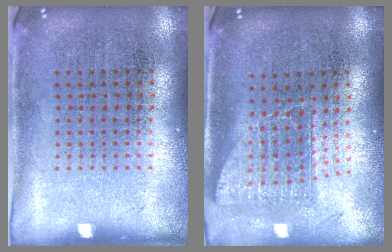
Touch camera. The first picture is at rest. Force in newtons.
{"total": 1.7, "press": 1.3, "slide": 1.0}